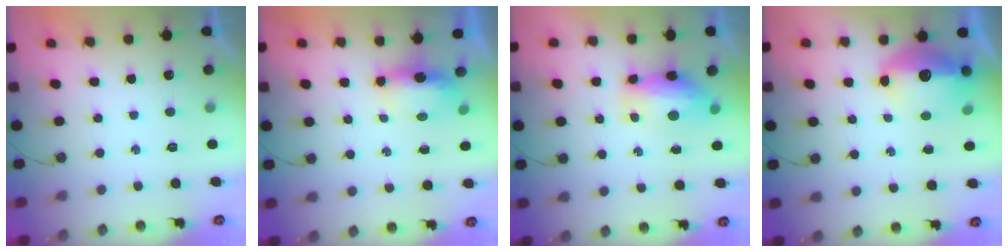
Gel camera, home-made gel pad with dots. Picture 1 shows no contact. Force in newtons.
{"total": 5.7, "press": 5.7, "slide": 0.9}
{"total": 8.8, "press": 8.8, "slide": 1.0}
{"total": 14.1, "press": 14.0, "slide": 1.2}